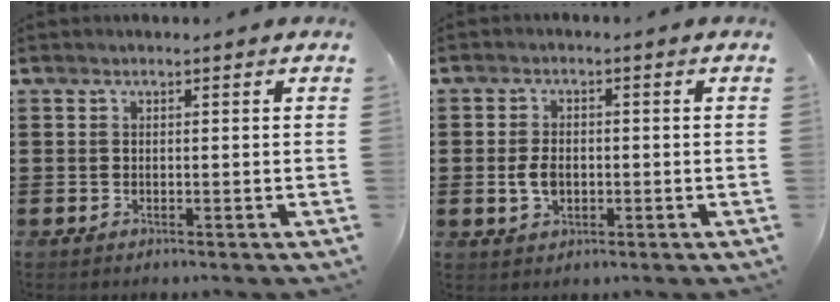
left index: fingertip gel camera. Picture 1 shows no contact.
{"total": 3.6, "force": [-0.3, 2.2, 2.8], "torque": [-0.062, 0.001, -0.008]}